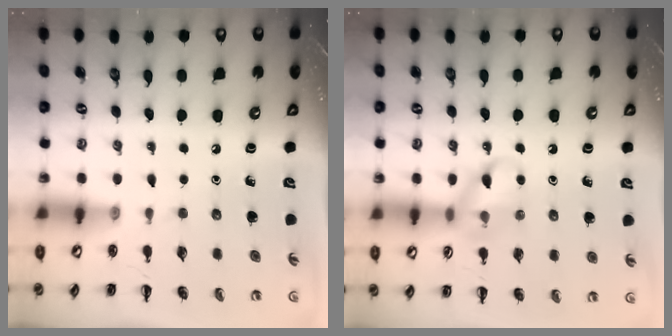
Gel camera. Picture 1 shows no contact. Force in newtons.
{"total": 10.9, "press": 10.8, "slide": 1.7}